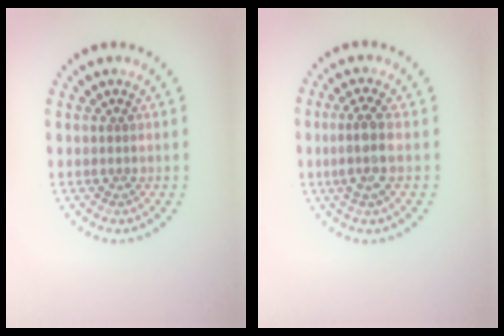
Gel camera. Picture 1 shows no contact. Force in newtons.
{"total": 2.5, "press": 2.2, "slide": 1.1}